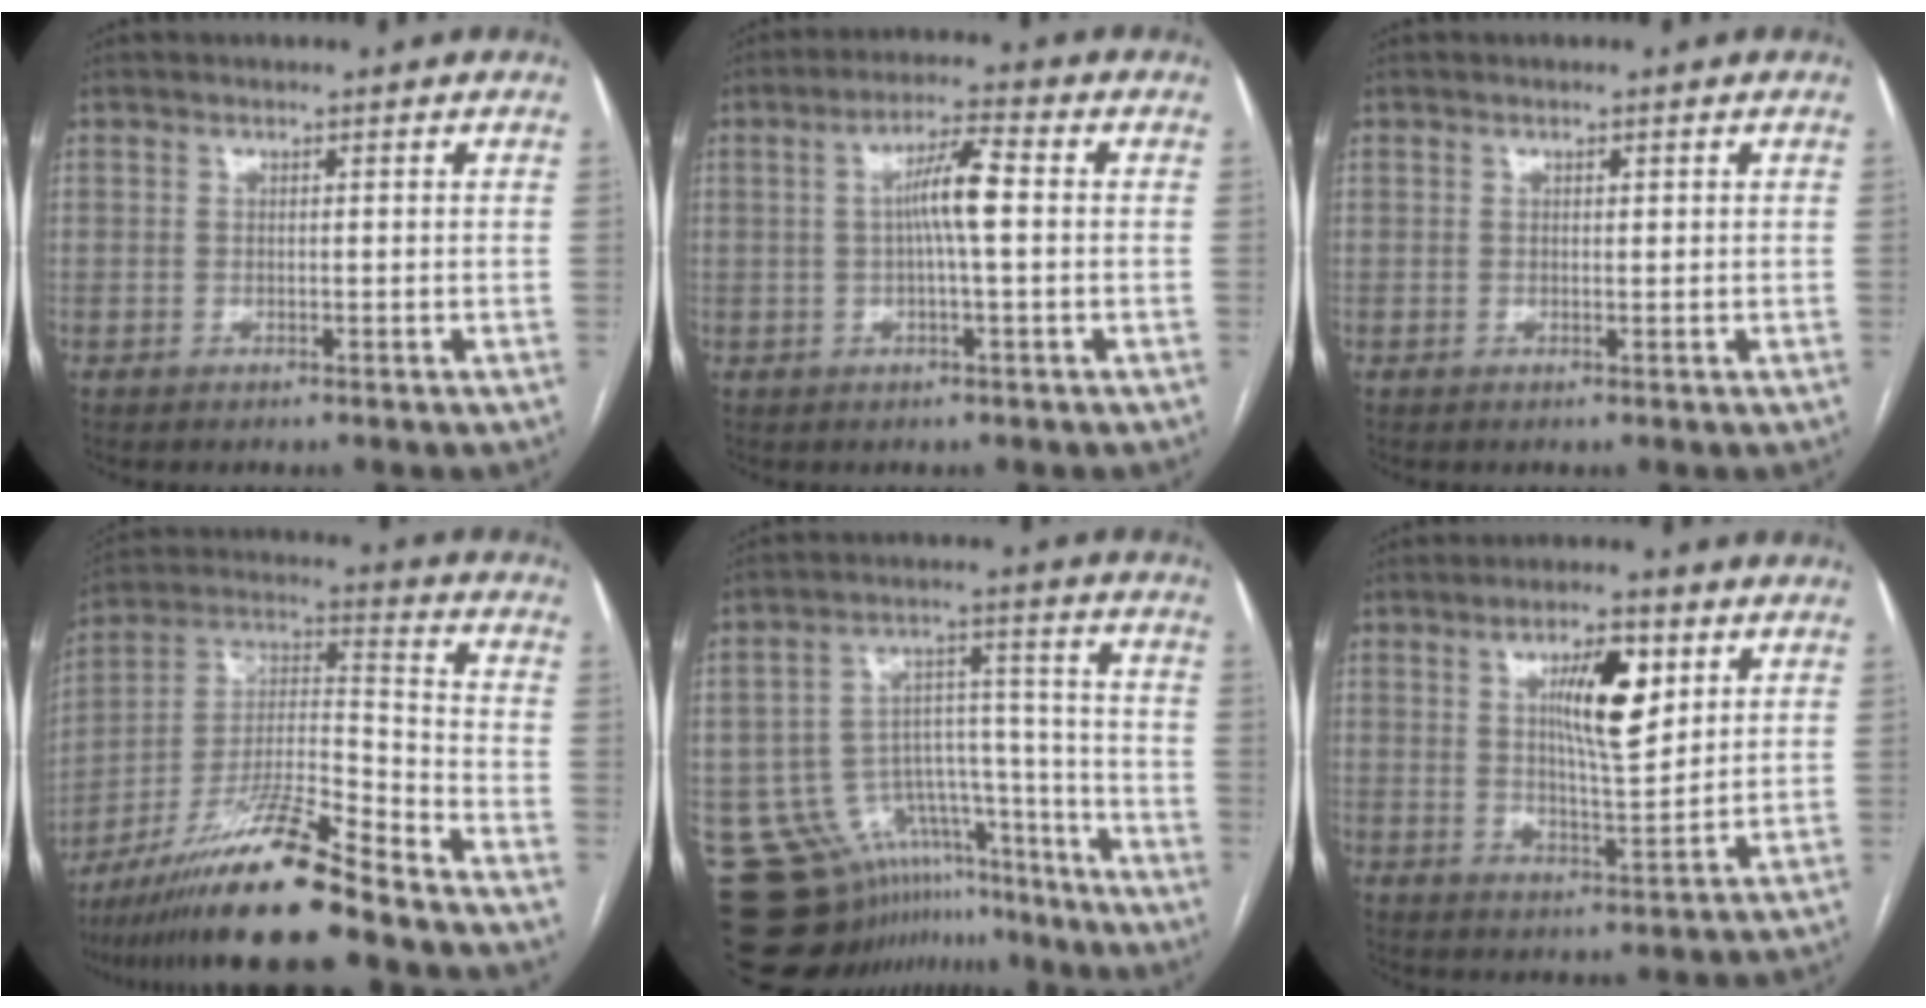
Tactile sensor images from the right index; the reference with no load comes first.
{"total": 6.2, "force": [0.3, 0.3, 6.2], "torque": [-0.113, 0.012, 0.003]}
{"total": 0.5, "force": [0.2, 0.2, 0.4], "torque": [-0.008, -0.001, 0.003]}
{"total": 16.5, "force": [-12.9, -0.2, 10.3], "torque": [-0.192, -0.001, -0.232]}
{"total": 17.5, "force": [-14.3, 9.2, 4.3], "torque": [-0.057, 0.085, -0.199]}
{"total": 9.5, "force": [3.6, 2.3, 8.5], "torque": [-0.144, 0.001, 0.062]}